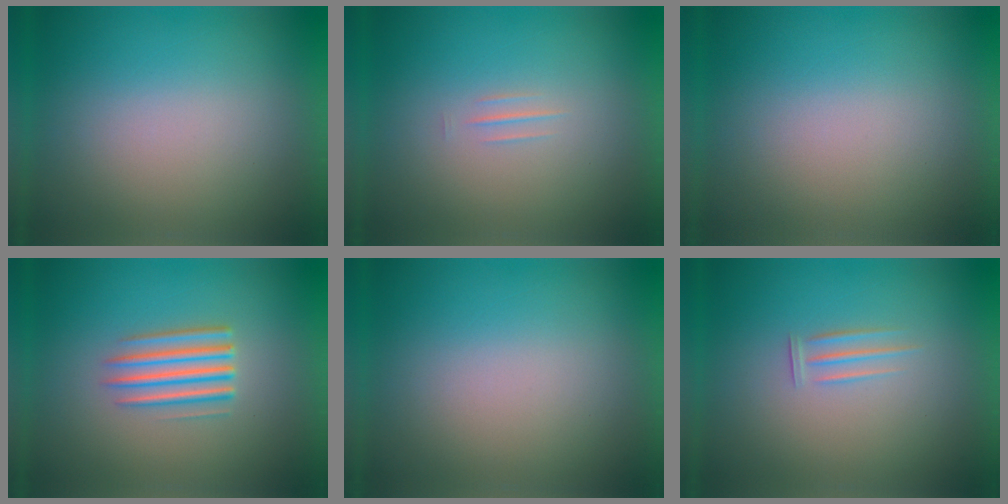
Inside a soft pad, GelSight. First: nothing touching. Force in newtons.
{"total": 1.2}
{"total": 0.0}
{"total": 3.5}
{"total": 1.0}
{"total": 1.6}